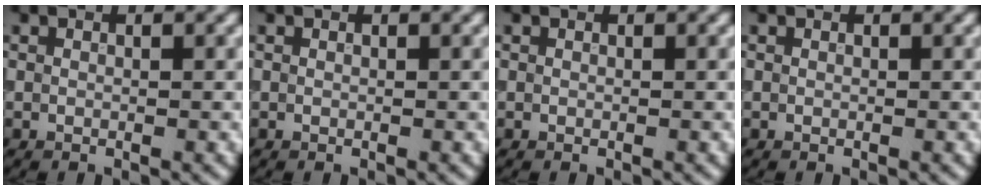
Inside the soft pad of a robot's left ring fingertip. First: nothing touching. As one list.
[{"total": 0.0}, {"total": 0.0}, {"total": 0.0}]